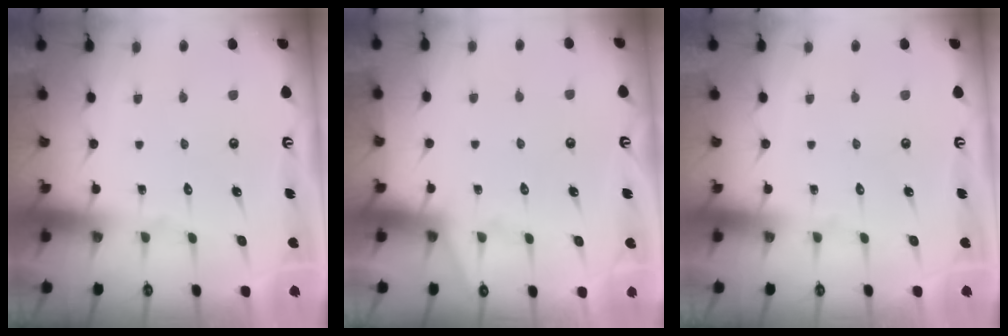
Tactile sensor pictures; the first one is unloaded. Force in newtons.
{"total": 2.6, "press": 2.6, "slide": 0.4}
{"total": 0.0}